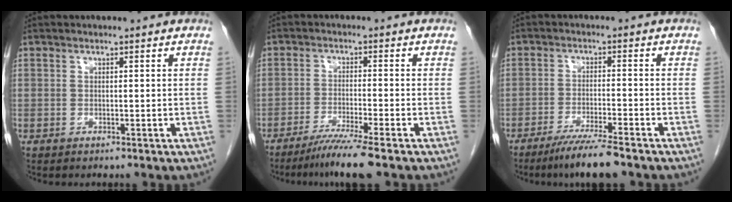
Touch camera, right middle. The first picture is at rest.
{"total": 6.2, "force": [-4.8, -1.4, 3.7], "torque": [-0.064, -0.020, -0.088]}
{"total": 6.8, "force": [-5.3, -0.2, 4.3], "torque": [-0.077, -0.020, -0.093]}